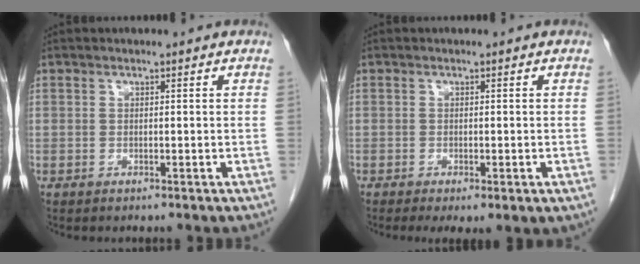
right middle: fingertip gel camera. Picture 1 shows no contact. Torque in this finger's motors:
{"motor_torque": [1.35, -0.79, 0.23, 0.11]}